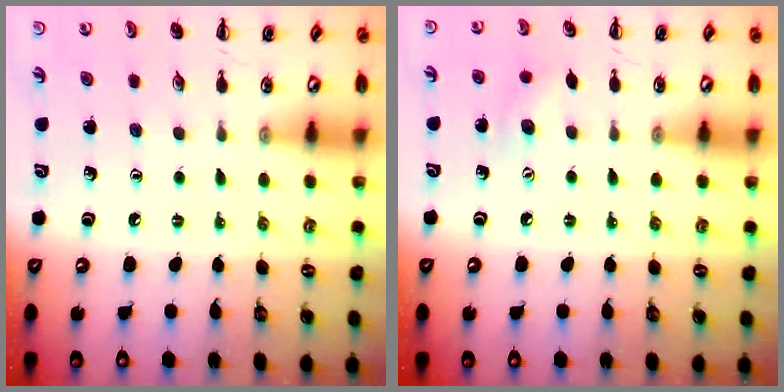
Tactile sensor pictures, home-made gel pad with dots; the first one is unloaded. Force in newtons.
{"total": 5.7, "press": 5.6, "slide": 1.3}